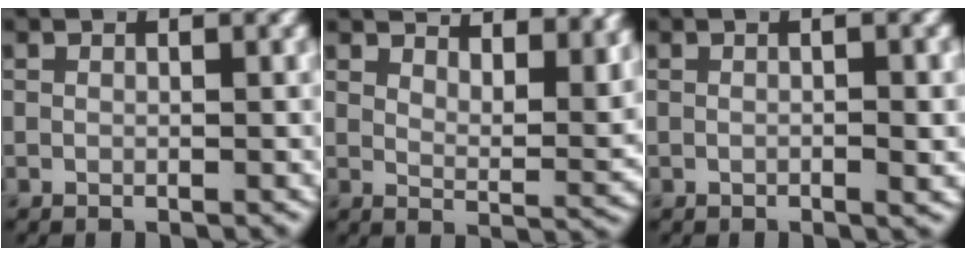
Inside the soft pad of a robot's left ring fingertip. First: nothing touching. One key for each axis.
{"total": 8.8, "fx": 7.0, "fy": 2.8, "fz": 4.6, "tx": -0.059, "ty": 0.001, "tz": 0.086}
{"total": 2.1, "fx": 0.0, "fy": 0.3, "fz": 2.1, "tx": -0.033, "ty": 0.000, "tz": -0.004}